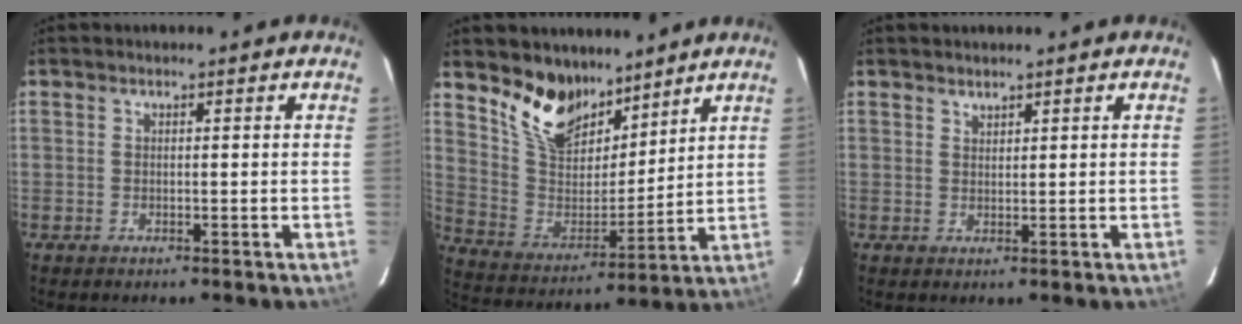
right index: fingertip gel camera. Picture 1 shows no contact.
{"total": 13.6, "force": [10.2, 7.0, 5.8], "torque": [-0.125, 0.000, 0.199]}
{"total": 1.1, "force": [1.1, 0.3, 0.1], "torque": [-0.003, 0.001, 0.021]}